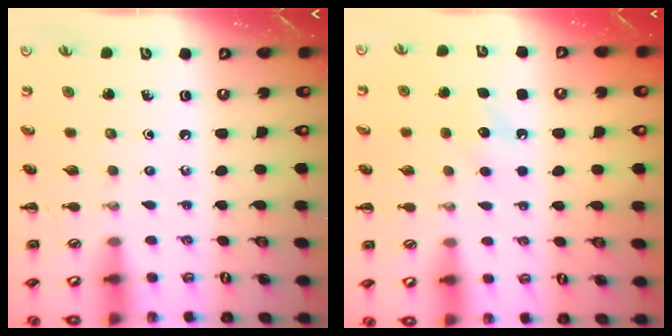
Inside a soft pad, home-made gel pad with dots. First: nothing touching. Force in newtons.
{"total": 6.7, "press": 6.5, "slide": 1.7}